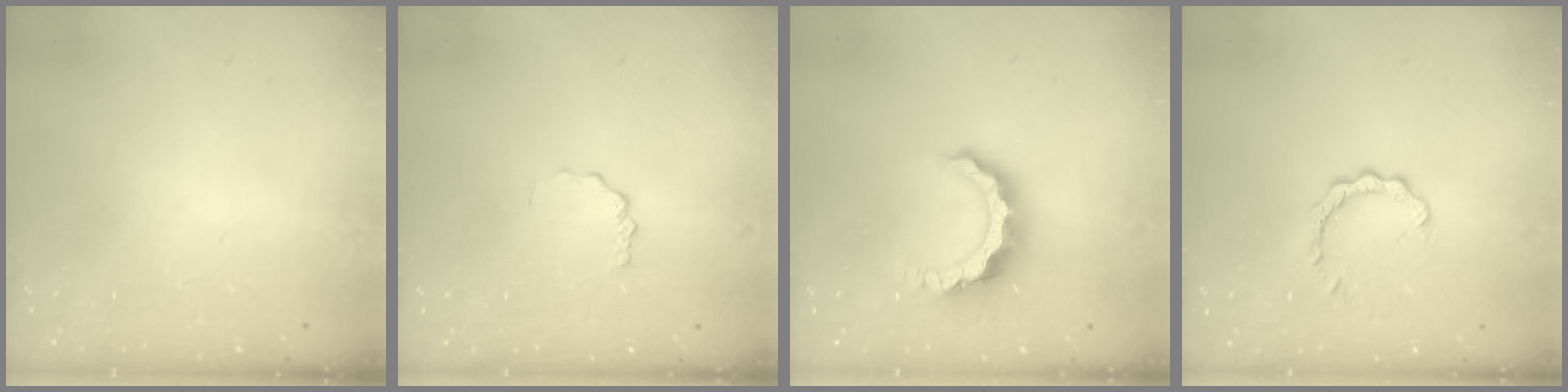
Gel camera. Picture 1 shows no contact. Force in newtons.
{"total": 1.8, "press": 1.8, "slide": 0.3}
{"total": 7.7, "press": 7.7, "slide": 0.4}
{"total": 2.7, "press": 2.6, "slide": 0.2}